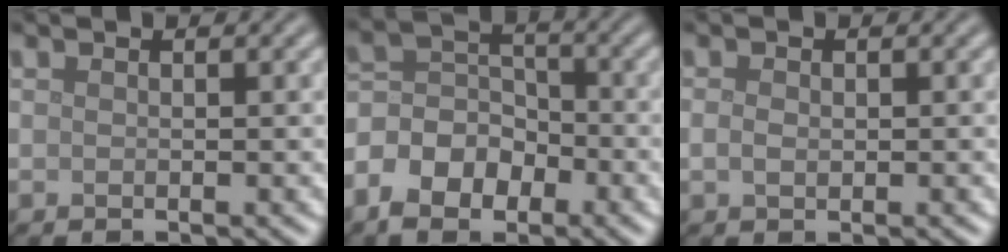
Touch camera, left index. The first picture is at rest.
{"total": 6.0, "force": [-3.3, 4.0, 3.0], "torque": [-0.038, 0.012, -0.069]}
{"total": 1.2, "force": [-0.1, 0.8, 0.9], "torque": [-0.019, 0.000, -0.002]}